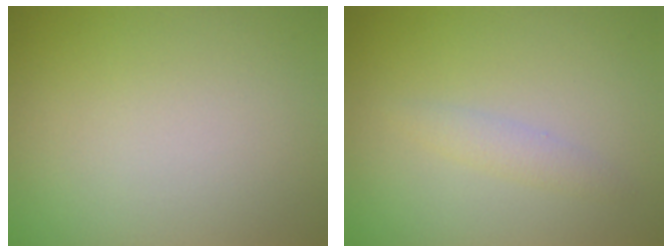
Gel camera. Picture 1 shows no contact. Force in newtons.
{"total": 1.3, "press": 1.3, "slide": 0.0}